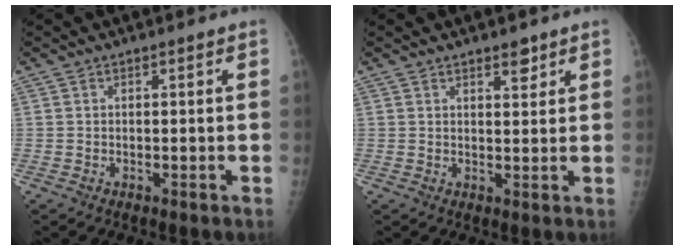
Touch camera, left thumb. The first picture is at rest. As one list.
[{"total": 2.8, "force": [1.9, 1.1, 1.6], "torque": [-0.012, -0.012, 0.029]}]